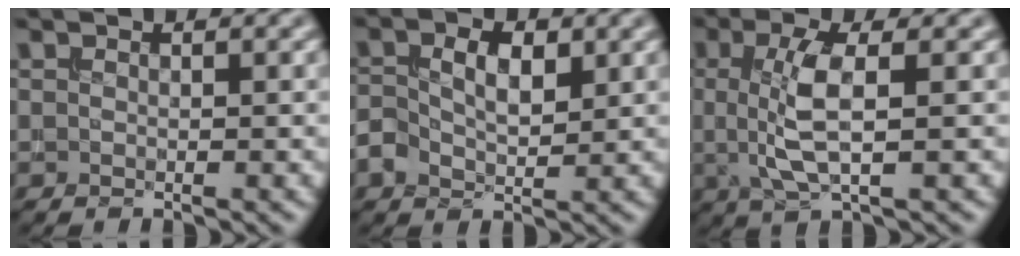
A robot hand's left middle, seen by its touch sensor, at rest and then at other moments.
{"total": 3.5, "force": [0.3, 2.2, 2.7], "torque": [-0.052, 0.003, 0.003]}
{"total": 4.7, "force": [0.1, 1.3, 4.5], "torque": [-0.099, 0.003, 0.003]}